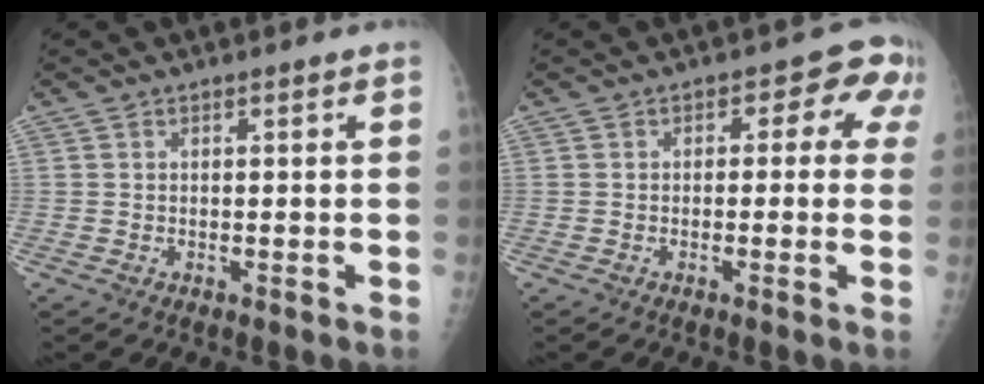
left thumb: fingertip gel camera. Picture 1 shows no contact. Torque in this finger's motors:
{"motor_torque": [-0.32, 0.10, -0.26, 0.01, 0.05]}